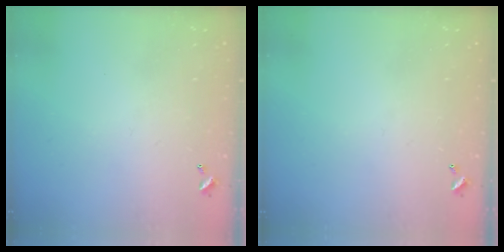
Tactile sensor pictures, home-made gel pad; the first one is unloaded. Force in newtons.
{"total": 0.0}